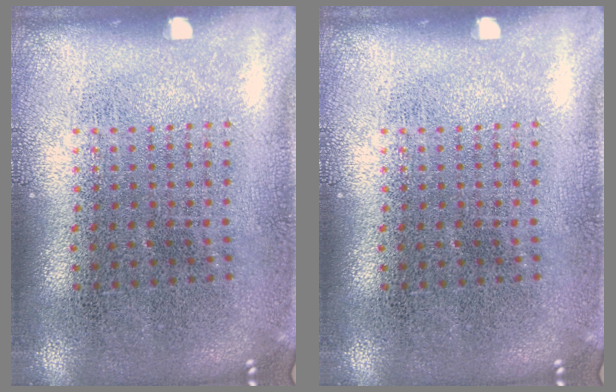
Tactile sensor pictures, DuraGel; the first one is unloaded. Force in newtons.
{"total": 0.0}